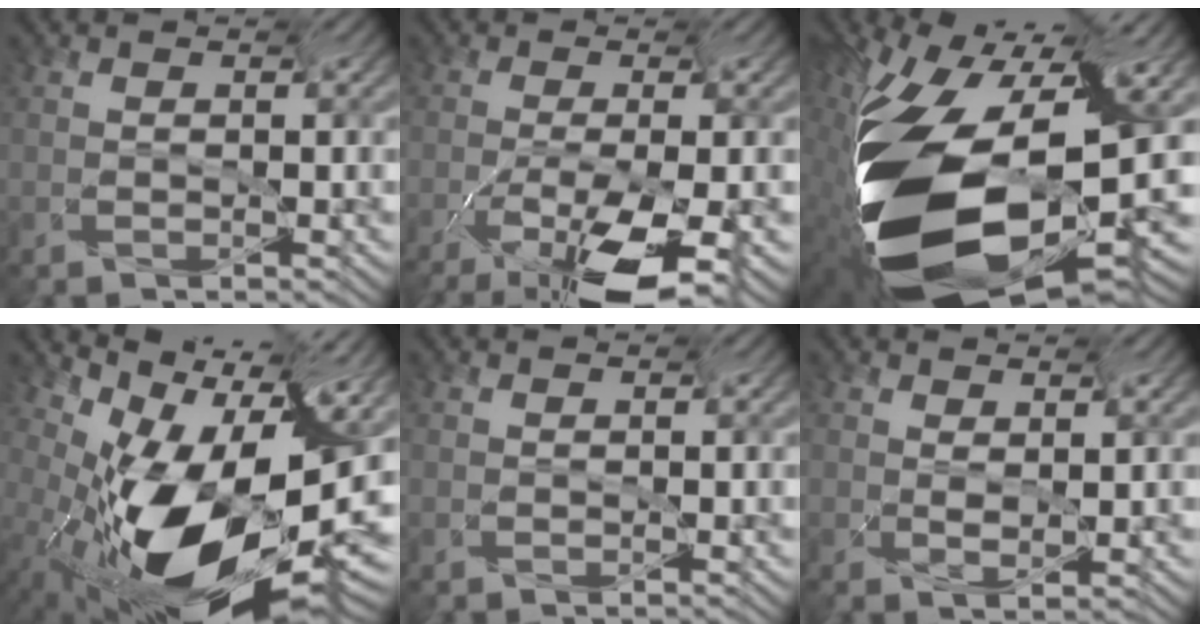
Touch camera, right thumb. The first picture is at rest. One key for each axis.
{"total": 10.1, "fx": -6.9, "fy": 3.0, "fz": 6.8, "tx": -0.129, "ty": 0.002, "tz": -0.110}
{"total": 17.7, "fx": -6.4, "fy": 9.2, "fz": 13.7, "tx": -0.317, "ty": -0.036, "tz": -0.096}
{"total": 16.1, "fx": -7.7, "fy": 6.9, "fz": 12.3, "tx": -0.221, "ty": -0.017, "tz": -0.122}
{"total": 0.0}
{"total": 2.1, "fx": 0.7, "fy": 0.9, "fz": 1.8, "tx": -0.045, "ty": 0.001, "tz": 0.008}